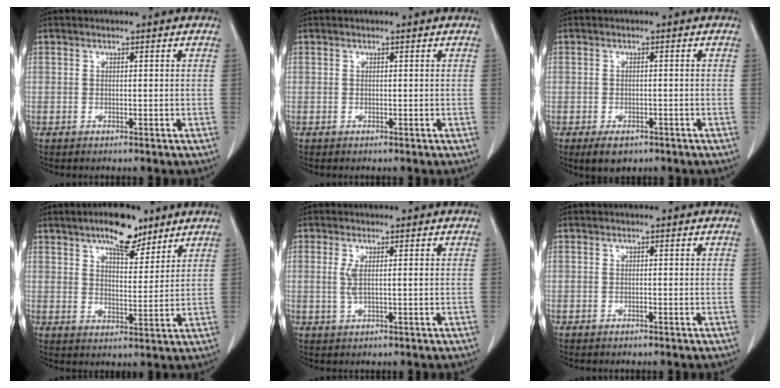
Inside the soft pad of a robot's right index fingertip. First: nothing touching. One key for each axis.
{"total": 0.0}
{"total": 3.3, "fx": -2.1, "fy": 1.8, "fz": 1.8, "tx": -0.029, "ty": -0.003, "tz": -0.024}
{"total": 8.8, "fx": 6.2, "fy": 2.9, "fz": 5.5, "tx": -0.087, "ty": 0.003, "tz": 0.101}
{"total": 2.7, "fx": 0.4, "fy": 0.4, "fz": 2.7, "tx": -0.059, "ty": 0.003, "tz": 0.011}
{"total": 0.0}